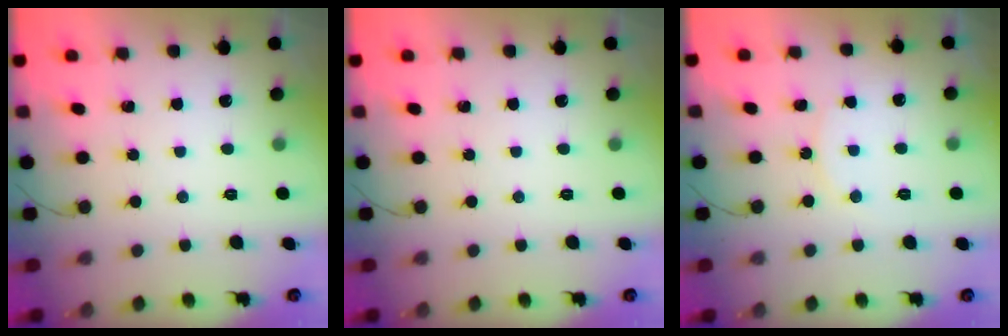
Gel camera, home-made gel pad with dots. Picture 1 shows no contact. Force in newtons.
{"total": 0.0}
{"total": 5.7, "press": 5.7, "slide": 0.7}